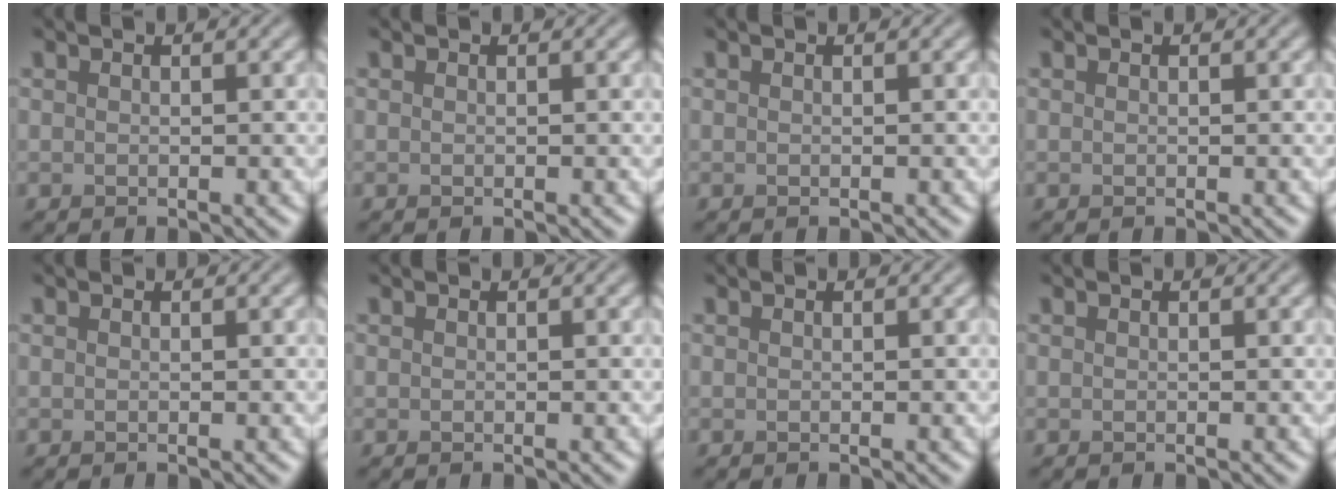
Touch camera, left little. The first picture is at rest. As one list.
[{"total": 0.0}, {"total": 0.0}, {"total": 0.0}, {"total": 0.0}, {"total": 0.0}, {"total": 0.0}, {"total": 0.0}]